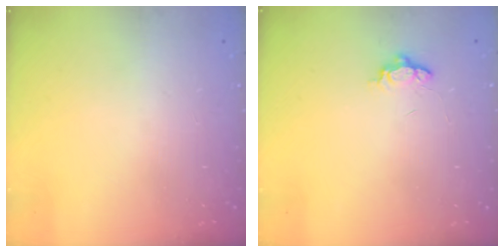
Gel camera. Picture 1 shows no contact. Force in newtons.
{"total": 3.7, "press": 3.7, "slide": 0.5}